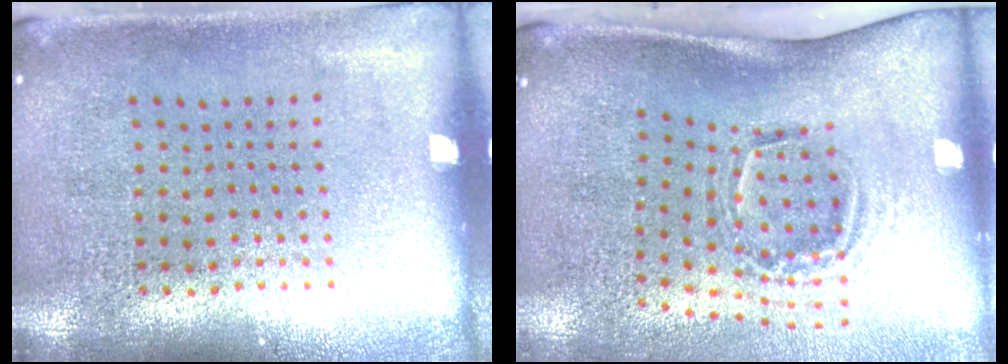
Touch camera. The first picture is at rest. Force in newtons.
{"total": 2.1, "press": 1.3, "slide": 1.6}